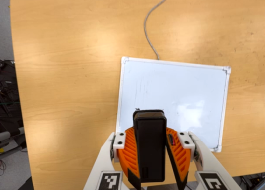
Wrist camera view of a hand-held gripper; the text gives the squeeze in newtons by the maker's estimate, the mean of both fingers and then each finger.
{"total": 9.5, "left": 9.7, "right": 9.4}